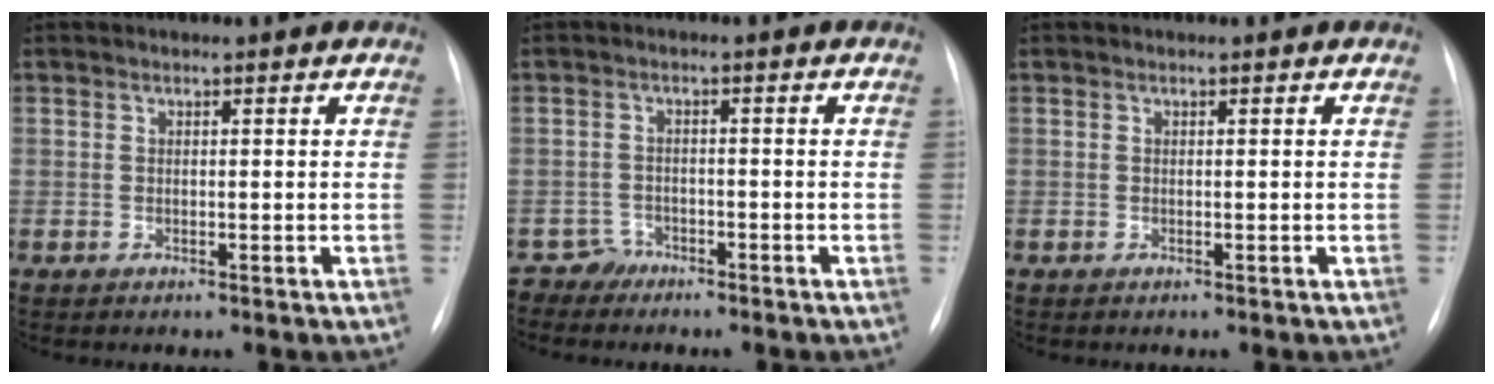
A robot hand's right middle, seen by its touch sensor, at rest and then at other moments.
{"total": 2.2, "force": [-1.8, 0.8, -0.9], "torque": [0.020, 0.003, -0.034]}
{"total": 0.0}